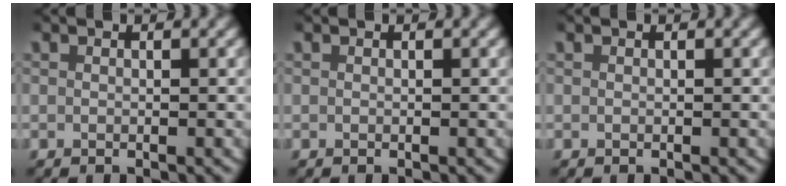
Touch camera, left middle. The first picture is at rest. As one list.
[{"total": 0.0}, {"total": 0.0}]